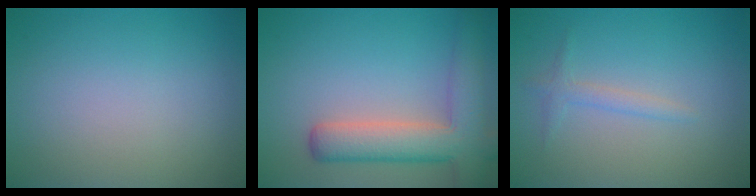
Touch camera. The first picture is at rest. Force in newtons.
{"total": 6.8, "press": 6.7, "slide": 0.6}
{"total": 1.3, "press": 1.3, "slide": 0.0}